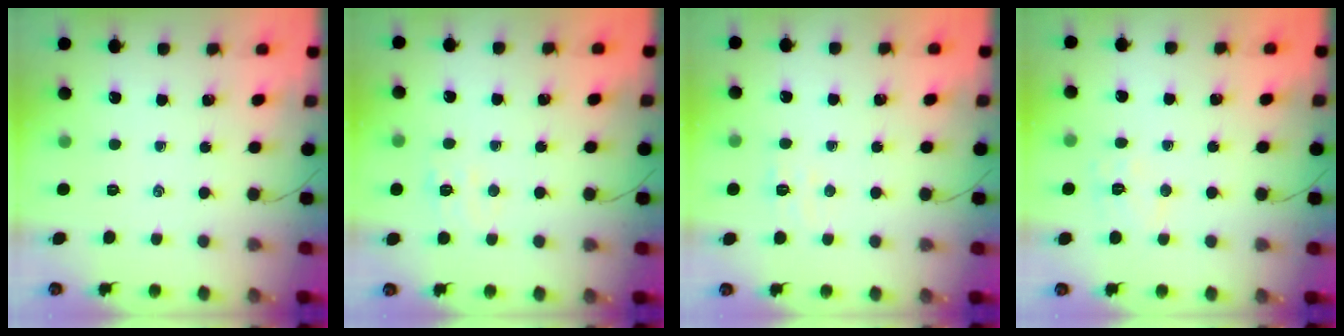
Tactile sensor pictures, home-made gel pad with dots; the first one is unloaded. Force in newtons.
{"total": 6.4, "press": 6.3, "slide": 1.3}
{"total": 4.5, "press": 4.4, "slide": 1.1}
{"total": 6.4, "press": 6.4, "slide": 1.0}